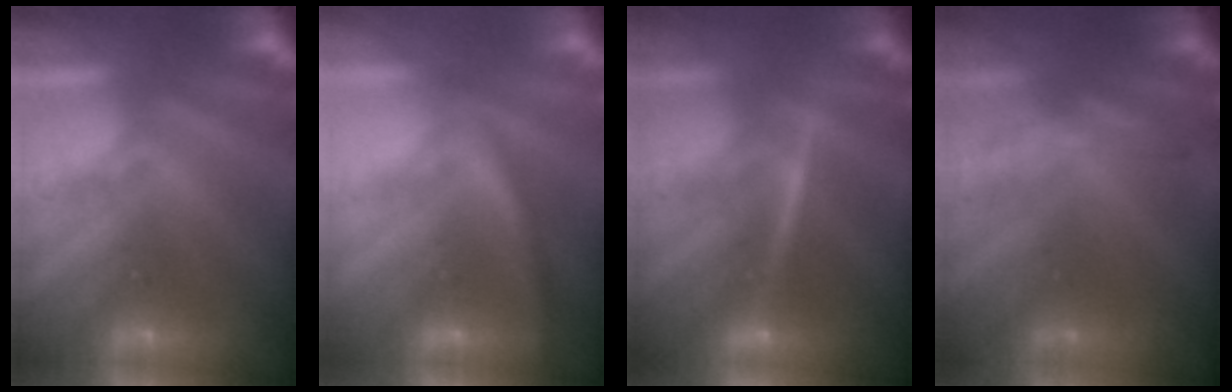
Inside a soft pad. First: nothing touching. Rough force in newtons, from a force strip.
{"total": 2.8}
{"total": 3.4}
{"total": 1.7}